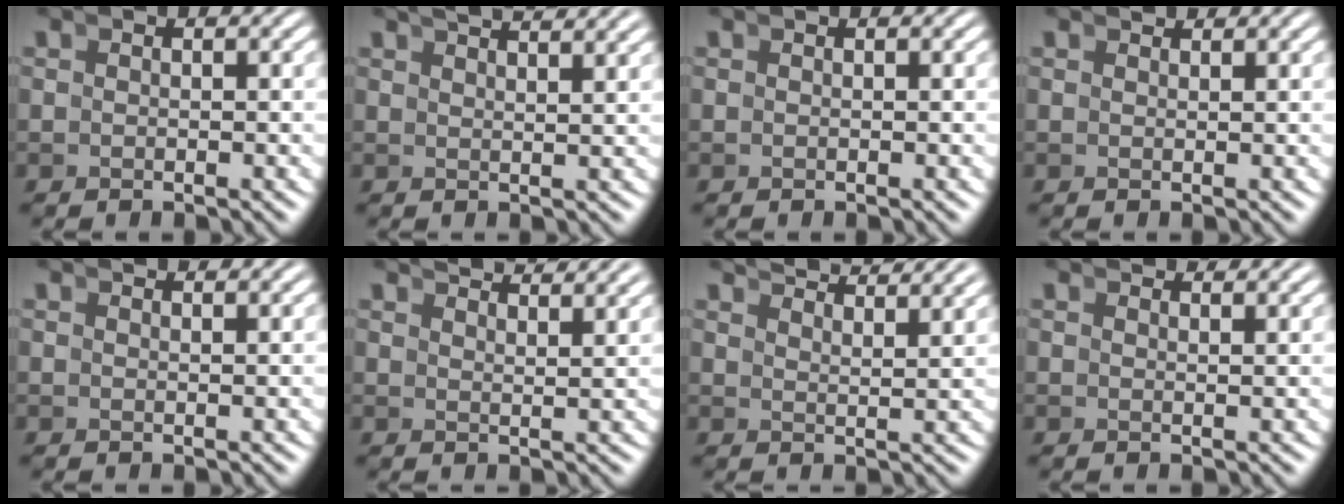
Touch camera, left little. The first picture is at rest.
{"total": 3.4, "force": [3.2, -0.1, 1.1], "torque": [-0.009, 0.010, 0.050]}
{"total": 0.0}
{"total": 1.1, "force": [1.1, -0.2, 0.0], "torque": [0.012, 0.005, 0.018]}
{"total": 1.6, "force": [1.6, -0.2, 0.2], "torque": [0.008, 0.005, 0.023]}
{"total": 4.0, "force": [3.9, -0.1, 1.1], "torque": [-0.008, 0.009, 0.060]}
{"total": 5.1, "force": [4.8, 0.2, 1.6], "torque": [-0.018, 0.010, 0.077]}
{"total": 2.3, "force": [2.3, -0.2, 0.3], "torque": [0.007, 0.007, 0.034]}